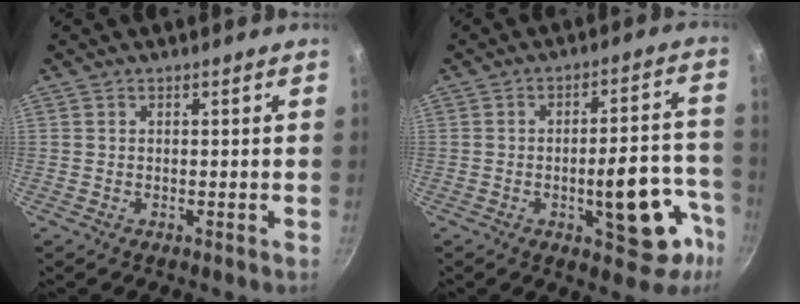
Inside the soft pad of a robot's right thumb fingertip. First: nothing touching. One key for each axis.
{"total": 15.0, "fx": -5.9, "fy": 6.4, "fz": 12.3, "tx": -0.108, "ty": 0.042, "tz": -0.074}